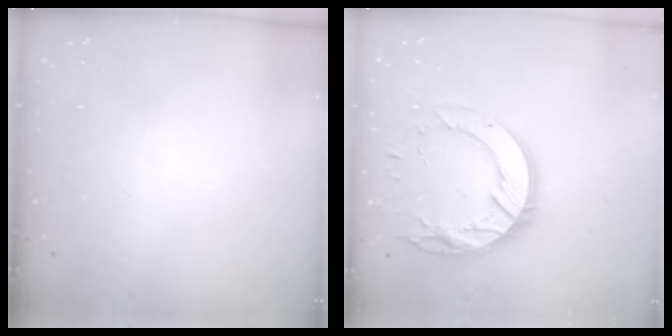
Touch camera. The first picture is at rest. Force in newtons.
{"total": 16.4, "press": 16.4, "slide": 1.4}